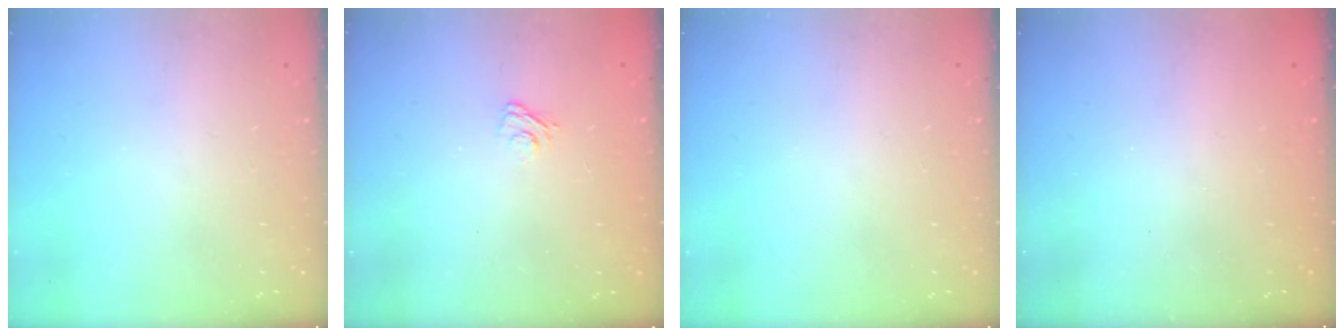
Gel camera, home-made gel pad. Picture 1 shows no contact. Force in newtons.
{"total": 2.9, "press": 2.6, "slide": 1.2}
{"total": 0.0}
{"total": 2.6, "press": 2.5, "slide": 0.9}